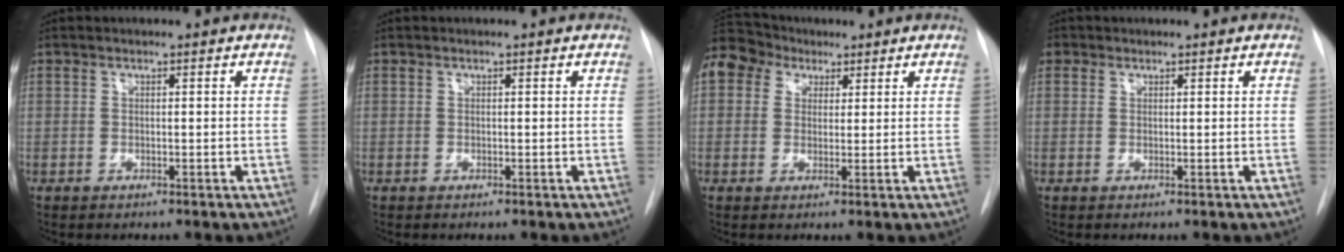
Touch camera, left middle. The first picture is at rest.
{"total": 0.0}
{"total": 15.3, "force": [7.8, 12.0, 5.6], "torque": [-0.186, 0.080, 0.152]}
{"total": 1.0, "force": [0.5, 0.9, 0.1], "torque": [0.005, 0.005, 0.003]}